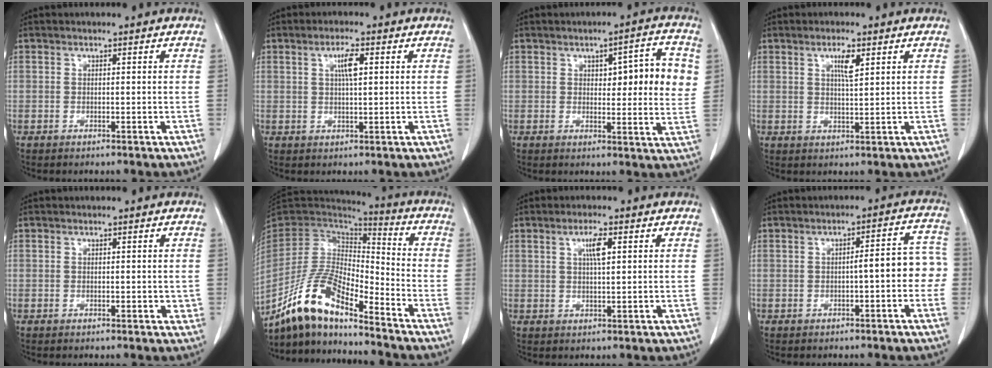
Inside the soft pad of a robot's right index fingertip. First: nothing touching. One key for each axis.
{"total": 3.5, "fx": 1.1, "fy": 0.4, "fz": 3.3, "tx": -0.061, "ty": 0.002, "tz": 0.019}
{"total": 9.3, "fx": 2.3, "fy": 2.7, "fz": 8.6, "tx": -0.103, "ty": 0.010, "tz": 0.029}
{"total": 3.3, "fx": 1.6, "fy": 0.4, "fz": 2.9, "tx": -0.052, "ty": -0.002, "tz": 0.027}
{"total": 1.3, "fx": 0.0, "fy": 0.7, "fz": 1.0, "tx": -0.011, "ty": 0.000, "tz": 0.002}
{"total": 14.9, "fx": -11.9, "fy": 2.9, "fz": 8.4, "tx": -0.170, "ty": 0.006, "tz": -0.223}
{"total": 3.2, "fx": 1.2, "fy": 0.4, "fz": 3.0, "tx": -0.055, "ty": 0.001, "tz": 0.020}
{"total": 6.2, "fx": -1.1, "fy": 1.6, "fz": 5.9, "tx": -0.064, "ty": 0.033, "tz": -0.016}